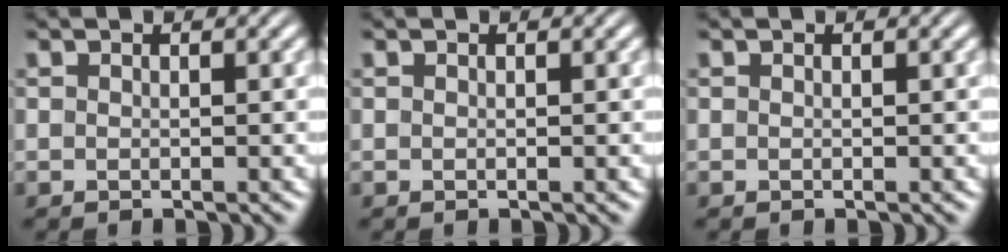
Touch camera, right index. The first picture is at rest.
{"total": 0.0}
{"total": 0.0}